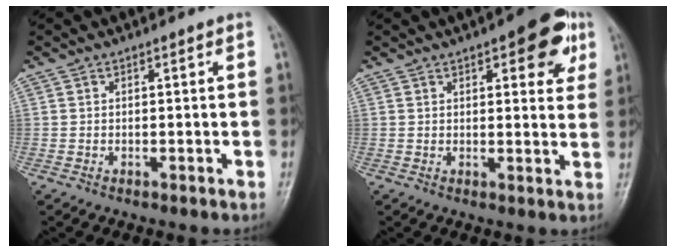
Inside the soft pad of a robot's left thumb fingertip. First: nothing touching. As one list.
[{"total": 9.5, "force": [4.5, 3.9, 7.4], "torque": [-0.058, -0.011, 0.048]}]